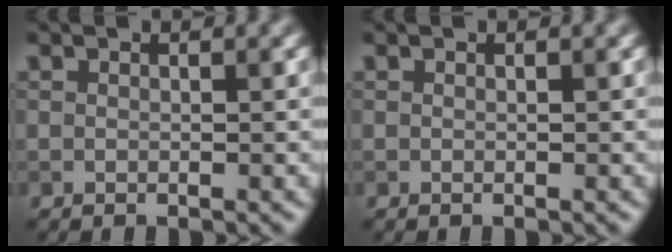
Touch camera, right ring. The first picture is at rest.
{"total": 0.0}